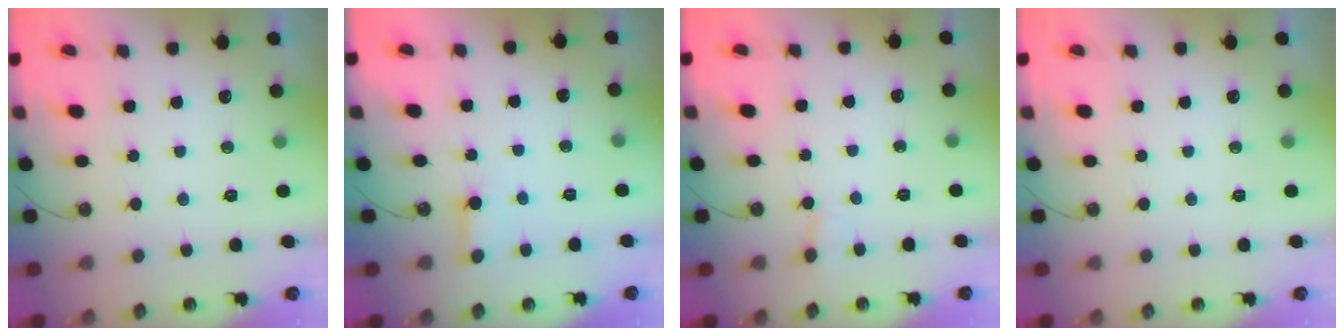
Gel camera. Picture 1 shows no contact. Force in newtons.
{"total": 2.2, "press": 2.2, "slide": 0.1}
{"total": 3.8, "press": 3.8, "slide": 0.3}
{"total": 0.0}